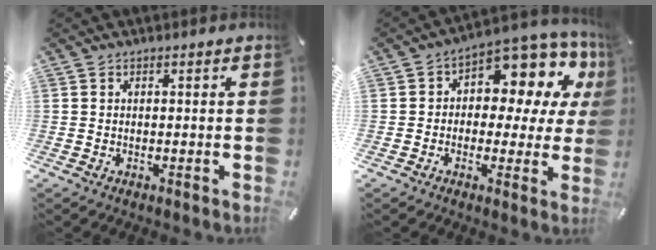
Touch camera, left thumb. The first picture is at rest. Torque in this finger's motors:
{"motor_torque": [0.81, 0.56, 0.73, 0.38, 0.08]}